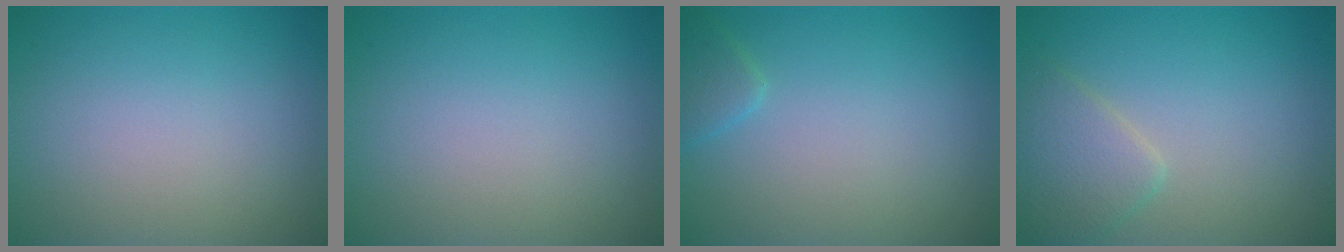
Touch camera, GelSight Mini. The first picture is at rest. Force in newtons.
{"total": 0.0}
{"total": 1.4, "press": 1.4, "slide": 0.1}
{"total": 2.8, "press": 2.8, "slide": 0.1}